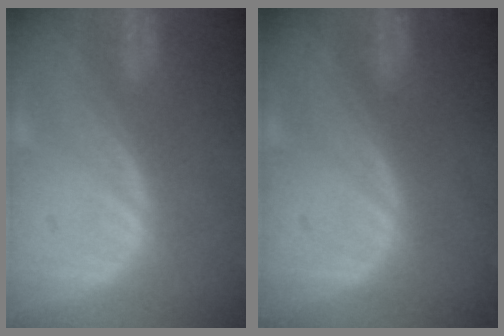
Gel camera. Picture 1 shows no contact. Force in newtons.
{"total": 0.0}